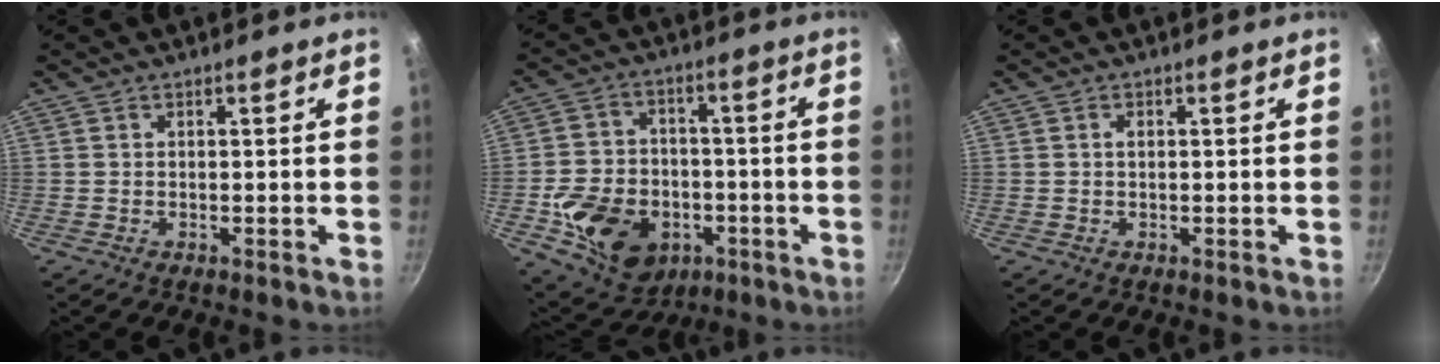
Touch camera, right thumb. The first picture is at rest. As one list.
[{"total": 17.0, "force": [-5.2, 12.9, 9.7], "torque": [-0.152, 0.033, -0.073]}, {"total": 0.9, "force": [0.2, 0.6, 0.7], "torque": [-0.011, 0.003, 0.004]}]